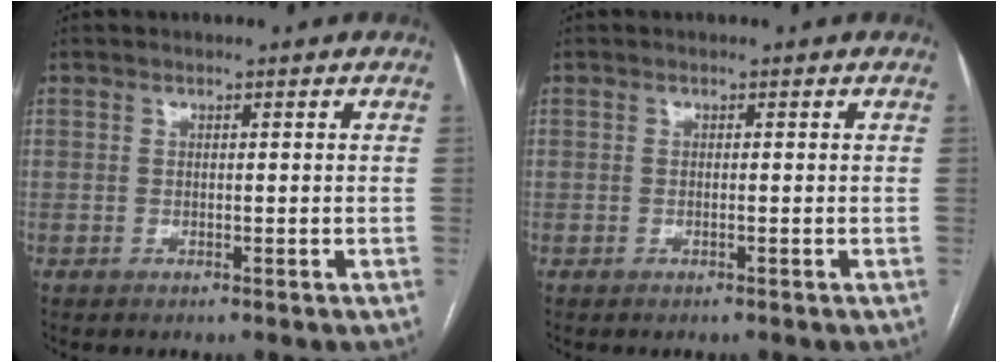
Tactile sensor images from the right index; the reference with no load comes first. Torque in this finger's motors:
{"motor_torque": [0.12, 0.09, 0.01, 0.00]}